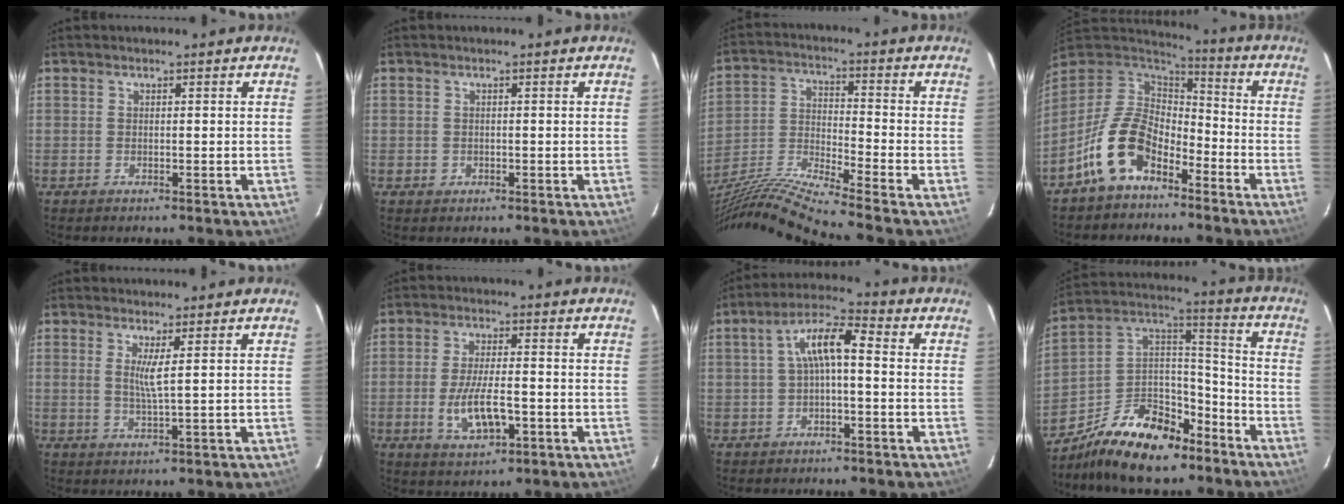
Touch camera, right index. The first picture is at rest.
{"total": 1.0, "force": [-0.3, 1.0, 0.2], "torque": [0.001, 0.002, -0.002]}
{"total": 17.8, "force": [-15.4, -2.1, 8.8], "torque": [-0.173, -0.048, -0.289]}
{"total": 13.0, "force": [-7.5, 7.4, 7.5], "torque": [-0.160, 0.015, -0.141]}
{"total": 3.1, "force": [1.0, -0.4, 2.9], "torque": [-0.056, -0.009, 0.016]}
{"total": 8.4, "force": [-2.5, 3.1, 7.4], "torque": [-0.148, -0.011, -0.038]}
{"total": 7.2, "force": [-0.3, 2.1, 6.8], "torque": [-0.137, 0.025, -0.004]}
{"total": 18.7, "force": [-12.9, 9.2, 10.0], "torque": [-0.205, 0.045, -0.210]}